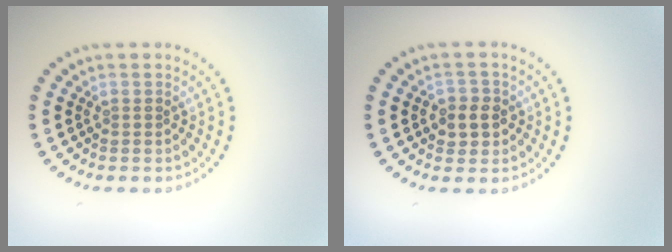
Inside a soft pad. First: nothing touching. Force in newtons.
{"total": 2.3, "press": 2.3, "slide": 0.6}